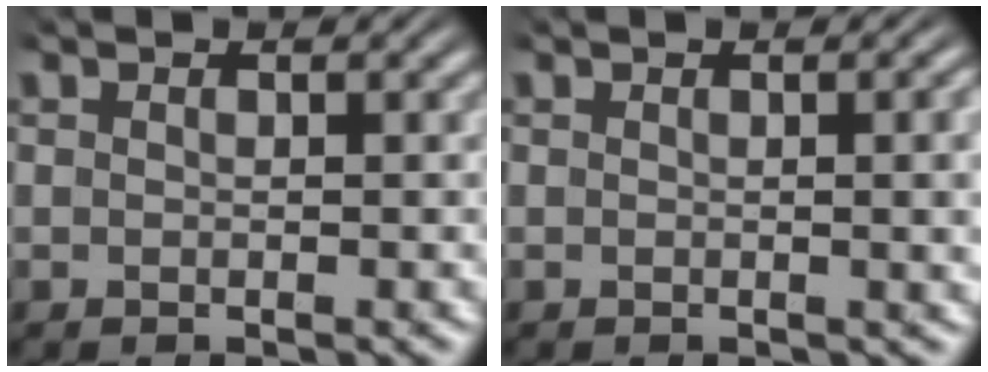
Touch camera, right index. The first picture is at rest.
{"total": 1.4, "force": [0.2, 0.2, 1.4], "torque": [-0.018, 0.003, 0.002]}